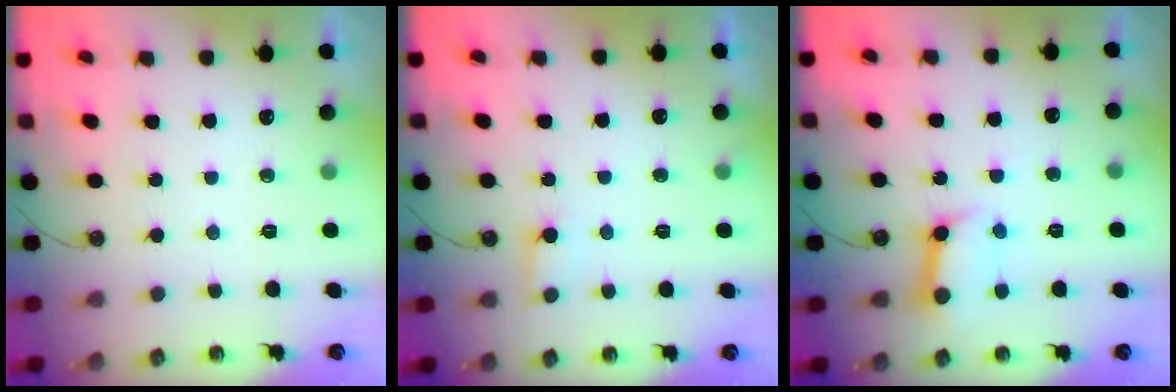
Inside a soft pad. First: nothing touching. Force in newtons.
{"total": 5.8, "press": 5.8, "slide": 0.5}
{"total": 10.5, "press": 10.4, "slide": 1.2}